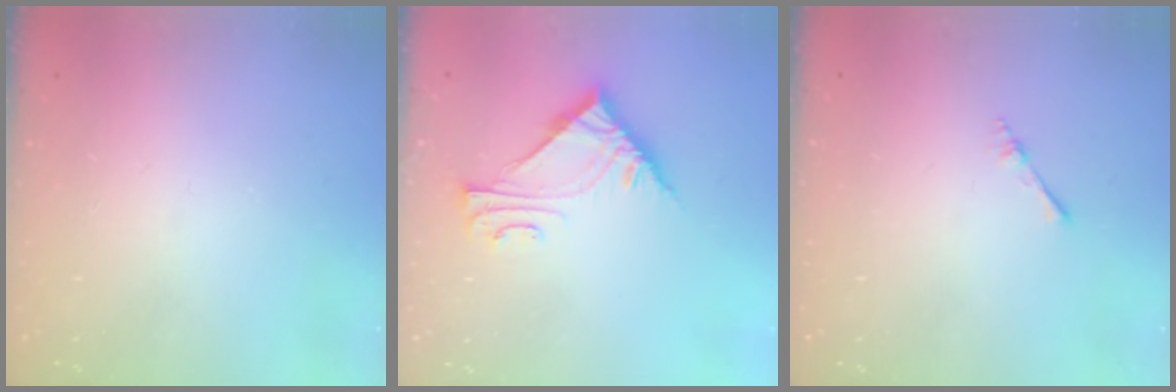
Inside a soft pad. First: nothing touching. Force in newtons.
{"total": 7.4, "press": 7.4, "slide": 0.4}
{"total": 2.2, "press": 2.1, "slide": 0.3}